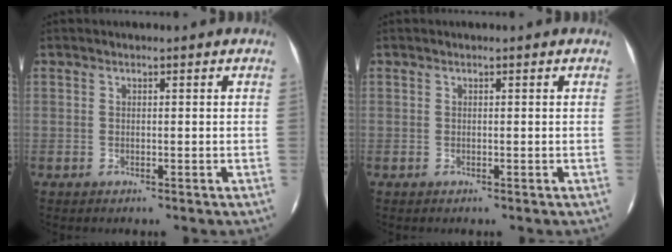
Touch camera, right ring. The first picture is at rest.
{"total": 0.0}